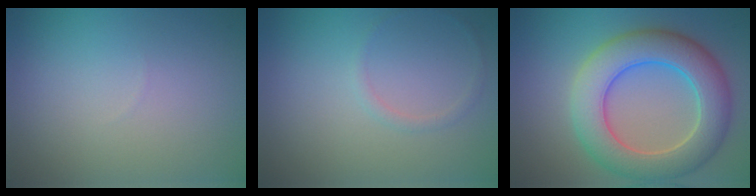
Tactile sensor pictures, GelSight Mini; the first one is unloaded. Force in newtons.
{"total": 0.8, "press": 0.8, "slide": 0.1}
{"total": 8.2, "press": 8.2, "slide": 0.5}